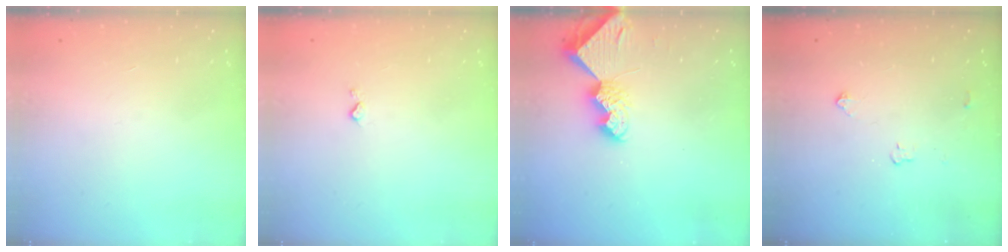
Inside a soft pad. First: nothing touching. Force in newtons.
{"total": 2.8, "press": 2.7, "slide": 0.4}
{"total": 8.0, "press": 7.9, "slide": 0.8}
{"total": 2.8, "press": 2.8, "slide": 0.4}